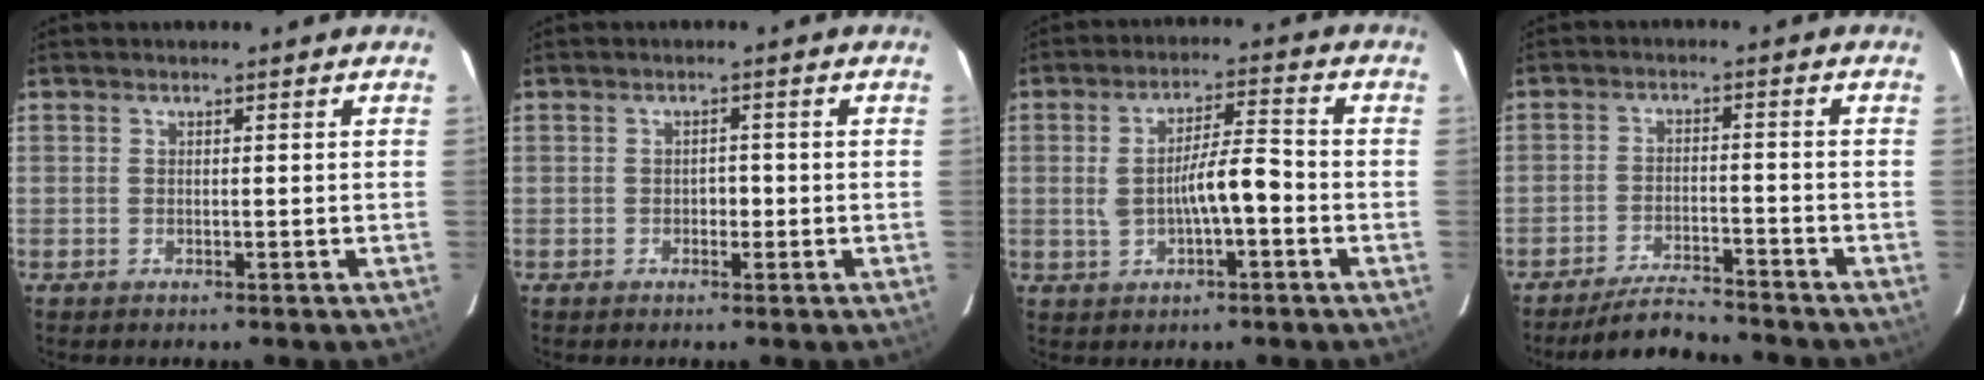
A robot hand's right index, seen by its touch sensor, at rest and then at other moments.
{"total": 0.9, "force": [-0.3, 0.6, 0.6], "torque": [-0.008, 0.003, -0.005]}
{"total": 7.4, "force": [-1.1, 1.8, 7.0], "torque": [-0.130, 0.018, -0.017]}
{"total": 6.3, "force": [-6.1, 0.4, 1.2], "torque": [-0.021, -0.009, -0.106]}